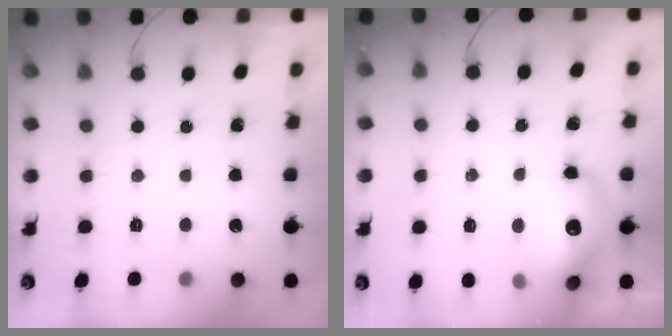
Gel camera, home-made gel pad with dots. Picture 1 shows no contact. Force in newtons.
{"total": 13.7, "press": 13.2, "slide": 3.8}